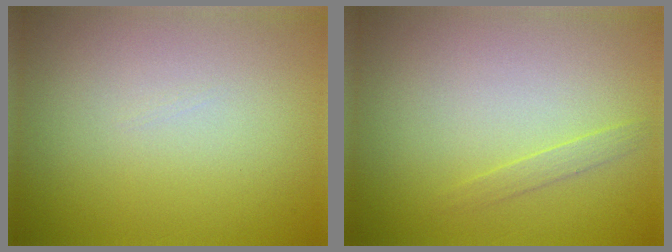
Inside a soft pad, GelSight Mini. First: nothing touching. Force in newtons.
{"total": 0.9, "press": 0.9, "slide": 0.0}